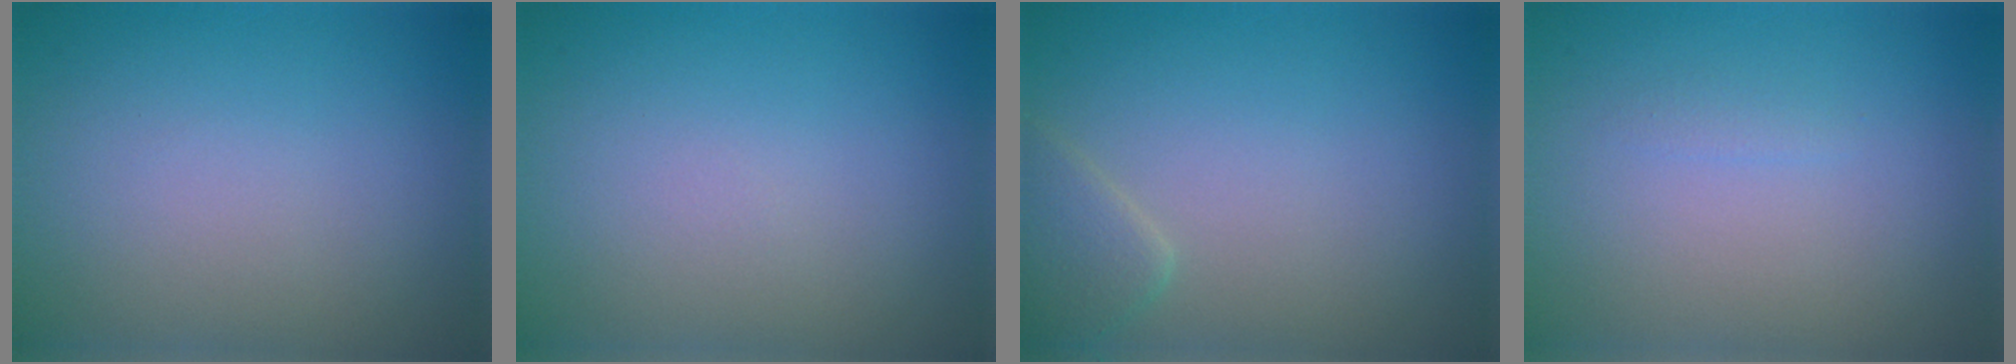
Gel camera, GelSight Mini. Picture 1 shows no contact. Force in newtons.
{"total": 0.0}
{"total": 1.9, "press": 1.9, "slide": 0.1}
{"total": 0.6, "press": 0.6, "slide": 0.0}